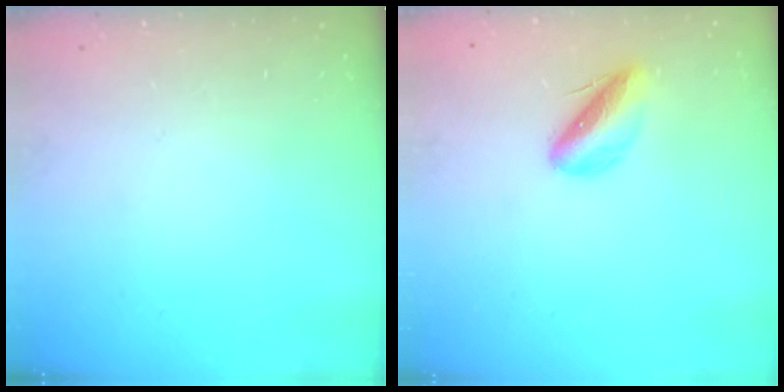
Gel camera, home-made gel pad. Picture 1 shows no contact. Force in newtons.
{"total": 6.2, "press": 5.9, "slide": 1.8}